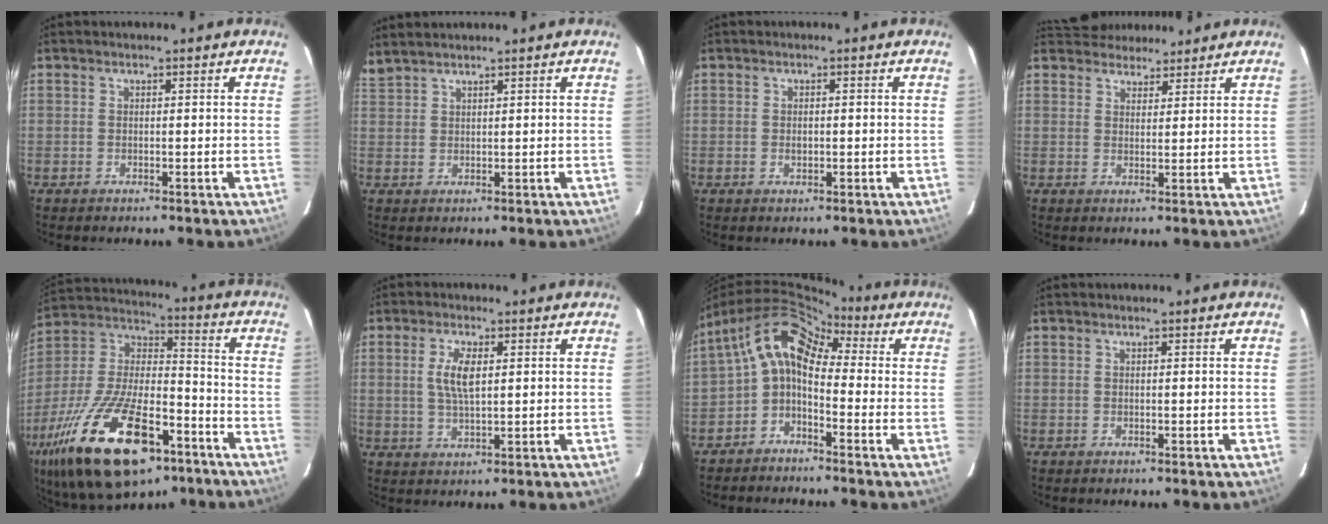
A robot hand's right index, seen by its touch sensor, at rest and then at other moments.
{"total": 4.1, "force": [4.1, -0.6, 0.5], "torque": [-0.009, 0.011, 0.082]}
{"total": 1.2, "force": [-0.1, 0.8, 0.9], "torque": [-0.014, 0.002, -0.002]}
{"total": 7.0, "force": [6.5, 2.5, 0.4], "torque": [-0.007, 0.025, 0.102]}
{"total": 27.9, "force": [-15.5, 11.6, 20.1], "torque": [-0.397, -0.026, -0.253]}
{"total": 5.3, "force": [1.2, 2.0, 4.8], "torque": [-0.093, 0.002, 0.024]}
{"total": 7.2, "force": [0.6, 4.0, 6.0], "torque": [-0.107, 0.025, 0.000]}
{"total": 0.0}